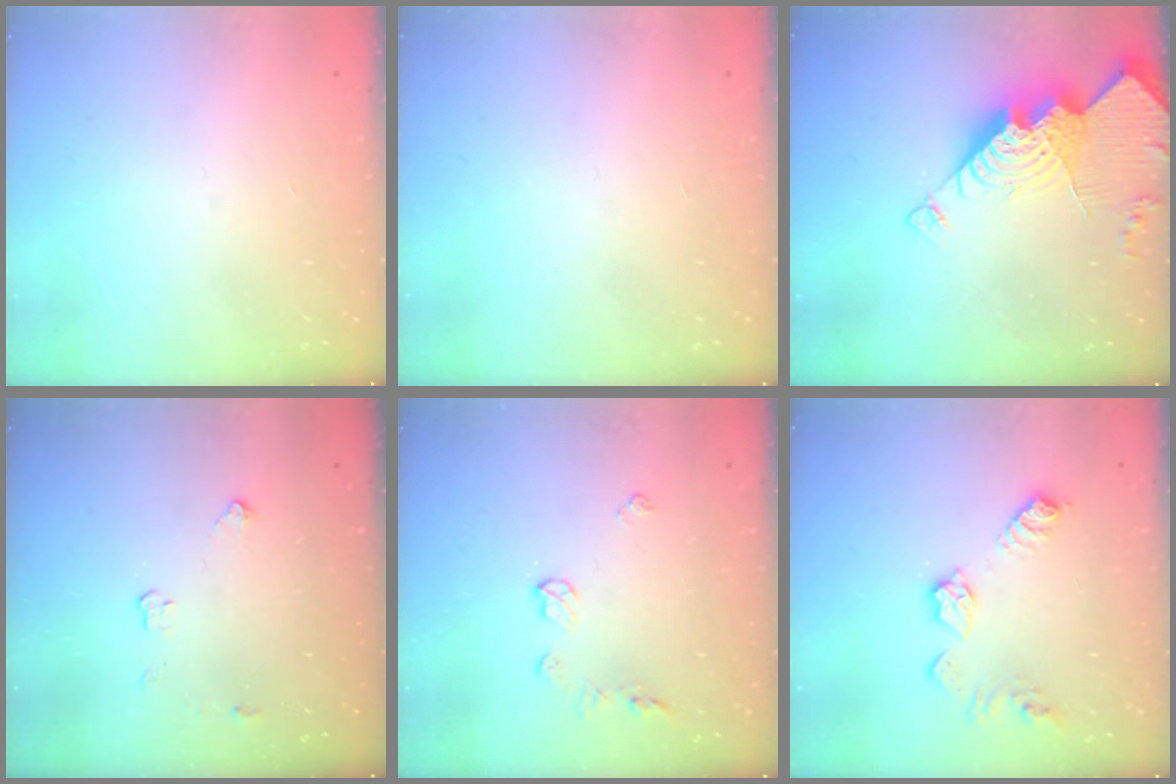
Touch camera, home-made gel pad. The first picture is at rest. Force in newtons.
{"total": 0.0}
{"total": 20.8, "press": 20.6, "slide": 2.1}
{"total": 2.9, "press": 2.9, "slide": 0.5}
{"total": 6.3, "press": 6.3, "slide": 0.7}
{"total": 10.7, "press": 10.7, "slide": 0.4}